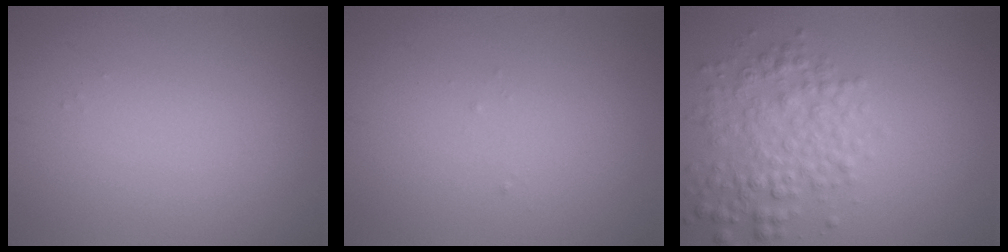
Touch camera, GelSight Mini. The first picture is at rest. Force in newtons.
{"total": 0.0}
{"total": 4.1, "press": 4.1, "slide": 0.1}